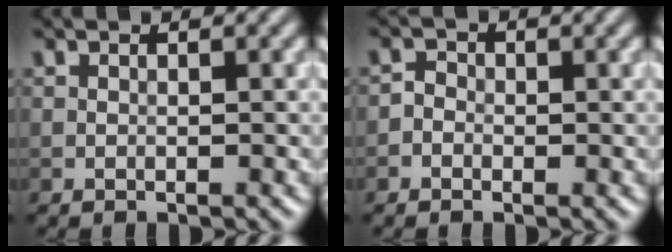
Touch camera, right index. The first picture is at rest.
{"total": 1.2, "force": [-0.5, 1.1, 0.4], "torque": [0.004, 0.004, -0.018]}